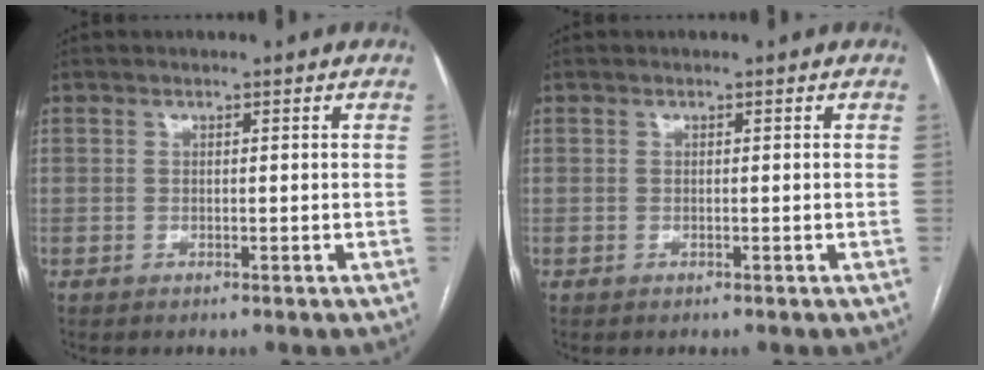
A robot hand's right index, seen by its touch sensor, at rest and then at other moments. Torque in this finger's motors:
{"motor_torque": [0.11, 0.12, -0.01, 0.01]}